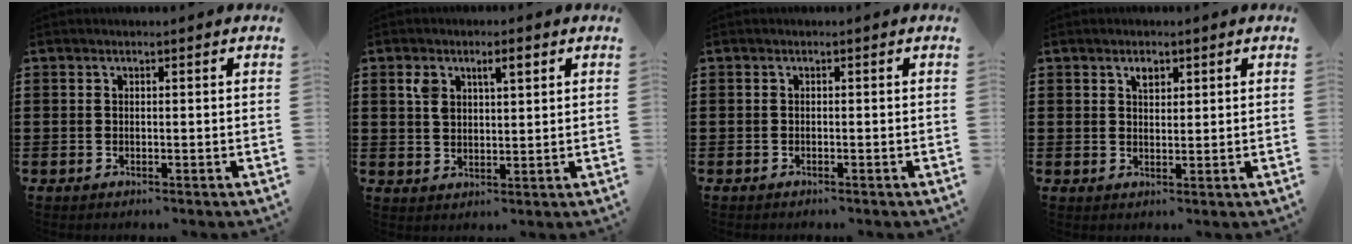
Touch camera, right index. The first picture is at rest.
{"total": 3.9, "force": [1.8, 1.8, 3.1], "torque": [-0.058, 0.005, 0.028]}
{"total": 0.0}
{"total": 1.9, "force": [1.1, 1.0, 1.2], "torque": [-0.020, 0.001, 0.017]}